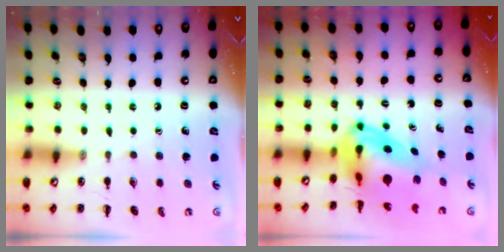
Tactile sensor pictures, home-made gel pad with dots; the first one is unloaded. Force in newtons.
{"total": 7.8, "press": 7.5, "slide": 2.1}